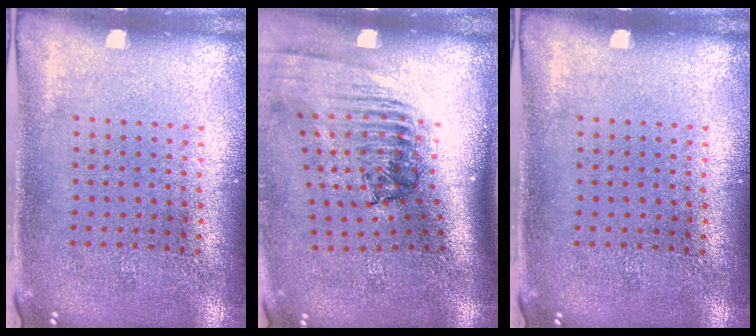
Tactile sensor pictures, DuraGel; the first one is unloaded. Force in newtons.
{"total": 2.6, "press": 1.7, "slide": 1.9}
{"total": 0.0}